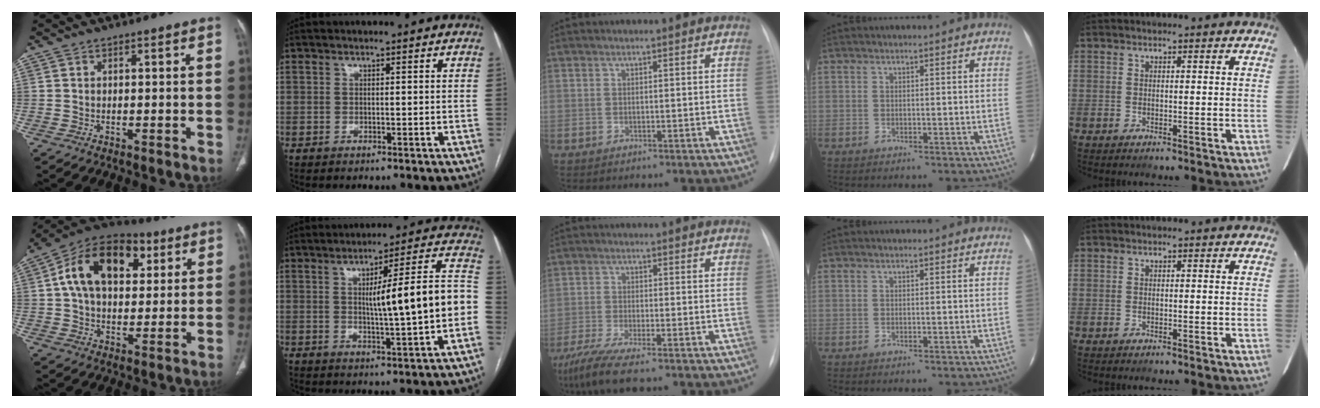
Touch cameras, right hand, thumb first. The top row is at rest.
{"thumb": {"total": 18.3, "force": [5.5, 11.8, 12.9], "torque": [-0.185, 0.009, 0.082]}, "index": {"total": 13.5, "force": [-0.8, 0.7, 13.5], "torque": [-0.185, 0.026, -0.008]}, "middle": {"total": 8.2, "force": [-6.2, 0.8, 5.3], "torque": [-0.106, -0.024, -0.109]}}